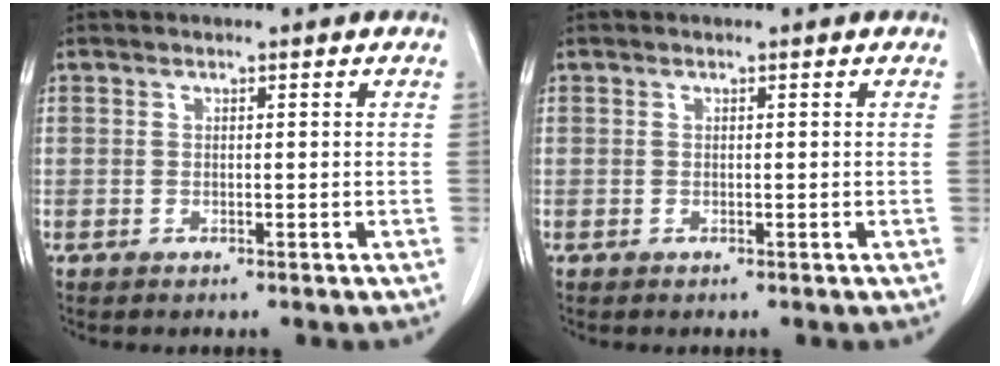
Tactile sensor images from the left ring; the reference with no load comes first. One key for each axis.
{"total": 0.0}